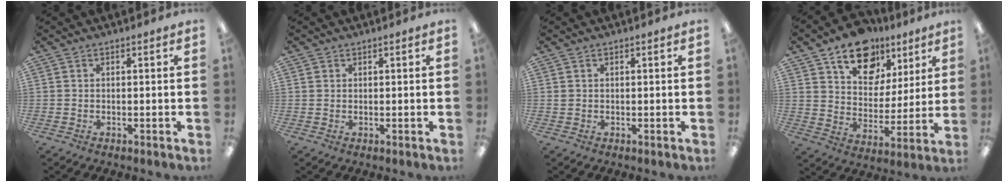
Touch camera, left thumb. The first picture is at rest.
{"total": 1.1, "force": [0.6, 0.9, -0.1], "torque": [0.000, 0.003, 0.011]}
{"total": 0.8, "force": [0.2, 0.7, 0.1], "torque": [-0.003, 0.005, 0.003]}
{"total": 16.5, "force": [10.7, 10.6, 6.7], "torque": [-0.094, -0.060, 0.193]}